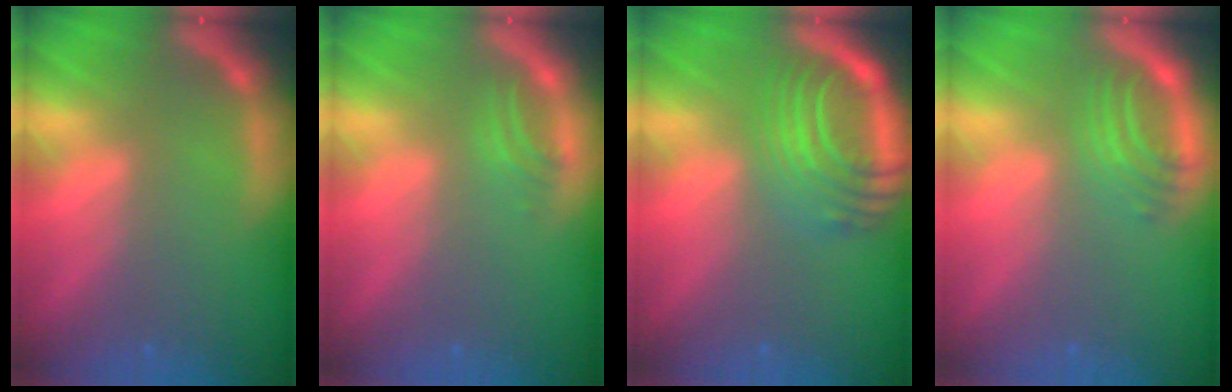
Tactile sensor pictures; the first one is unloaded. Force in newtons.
{"total": 1.5}
{"total": 8.1}
{"total": 3.4}